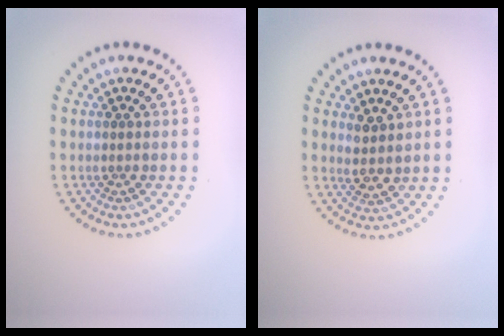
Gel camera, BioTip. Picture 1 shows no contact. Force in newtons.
{"total": 2.0, "press": 1.8, "slide": 1.0}